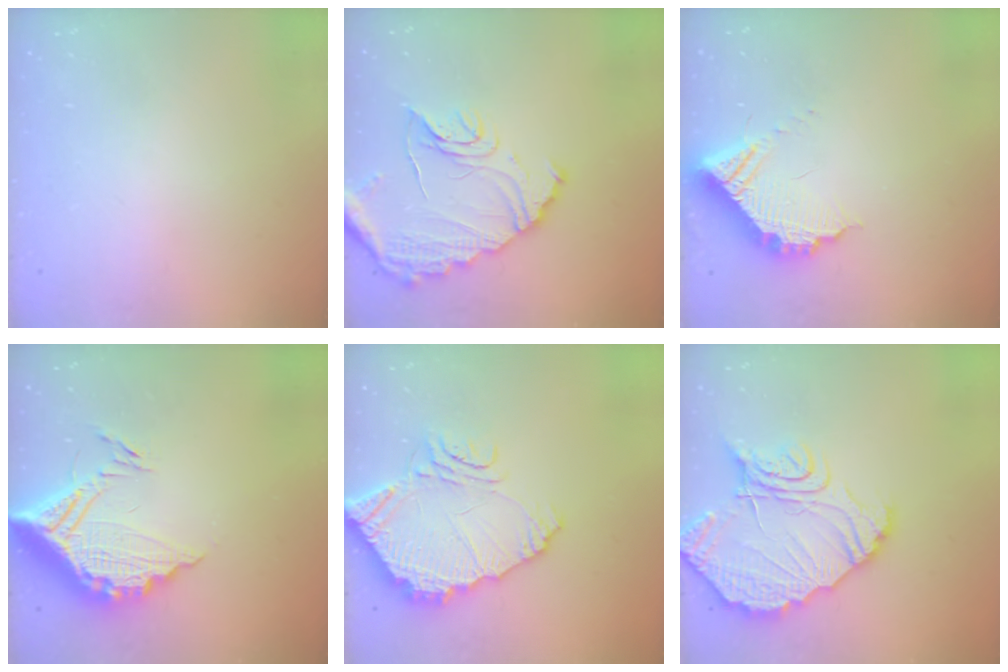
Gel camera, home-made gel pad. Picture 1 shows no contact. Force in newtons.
{"total": 15.0, "press": 15.0, "slide": 0.5}
{"total": 11.1, "press": 11.0, "slide": 1.0}
{"total": 16.3, "press": 16.3, "slide": 1.3}
{"total": 14.9, "press": 14.8, "slide": 1.4}
{"total": 16.0, "press": 16.0, "slide": 1.3}